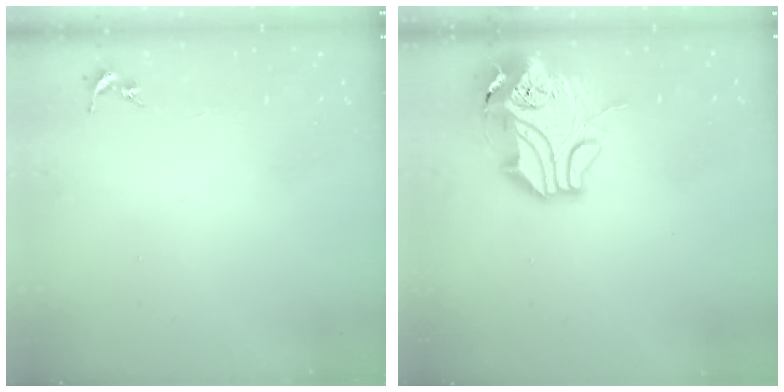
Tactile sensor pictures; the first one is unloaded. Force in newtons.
{"total": 16.1, "press": 15.9, "slide": 2.5}